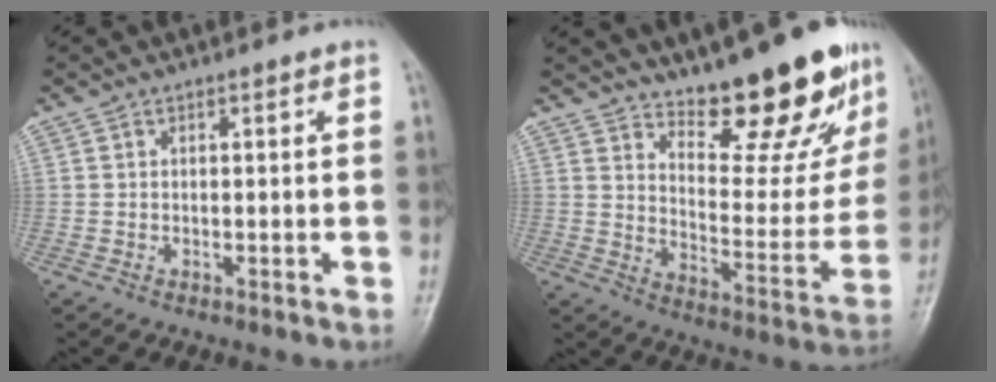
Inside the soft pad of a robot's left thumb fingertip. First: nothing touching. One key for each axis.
{"total": 19.4, "fx": 14.6, "fy": 6.1, "fz": 11.2, "tx": -0.112, "ty": -0.113, "tz": 0.215}